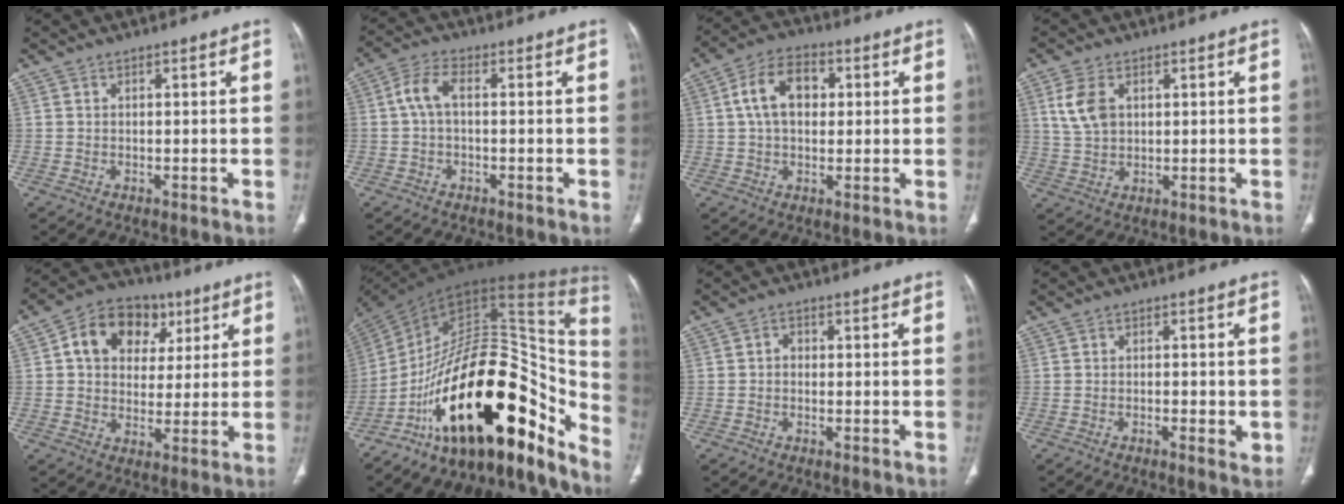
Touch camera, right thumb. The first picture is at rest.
{"total": 5.2, "force": [0.0, 2.6, 4.5], "torque": [-0.098, 0.016, -0.010]}
{"total": 9.9, "force": [1.8, 6.5, 7.2], "torque": [-0.116, 0.018, 0.028]}
{"total": 6.9, "force": [2.2, 4.4, 4.7], "torque": [-0.095, -0.001, 0.049]}
{"total": 13.5, "force": [4.6, 10.4, 7.3], "torque": [-0.081, 0.006, 0.068]}
{"total": 34.9, "force": [-17.5, 14.8, 26.4], "torque": [-0.308, 0.099, -0.273]}
{"total": 0.7, "force": [0.0, 0.6, 0.4], "torque": [-0.004, 0.002, -0.003]}
{"total": 2.8, "force": [-0.7, 1.0, 2.5], "torque": [-0.036, -0.002, -0.011]}